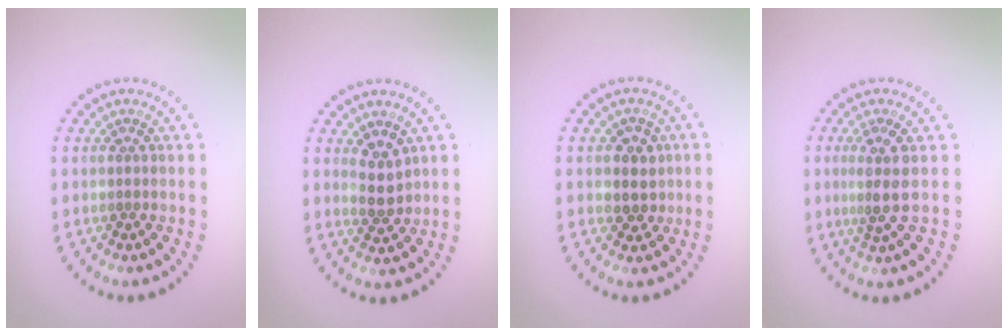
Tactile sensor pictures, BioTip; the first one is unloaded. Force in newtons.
{"total": 2.2, "press": 2.1, "slide": 0.6}
{"total": 2.5, "press": 2.3, "slide": 0.9}
{"total": 2.6, "press": 2.0, "slide": 1.7}